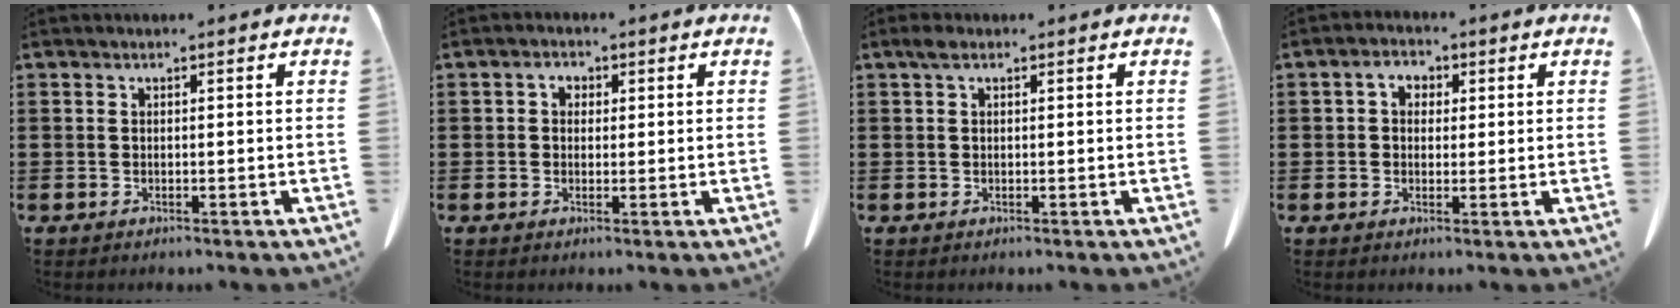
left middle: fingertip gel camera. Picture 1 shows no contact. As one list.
[{"total": 1.3, "force": [0.4, 0.9, 0.8], "torque": [-0.019, 0.007, 0.007]}, {"total": 1.3, "force": [0.5, 0.7, 1.0], "torque": [-0.024, 0.004, 0.009]}, {"total": 2.9, "force": [0.8, 2.1, 1.8], "torque": [-0.043, 0.012, 0.012]}]